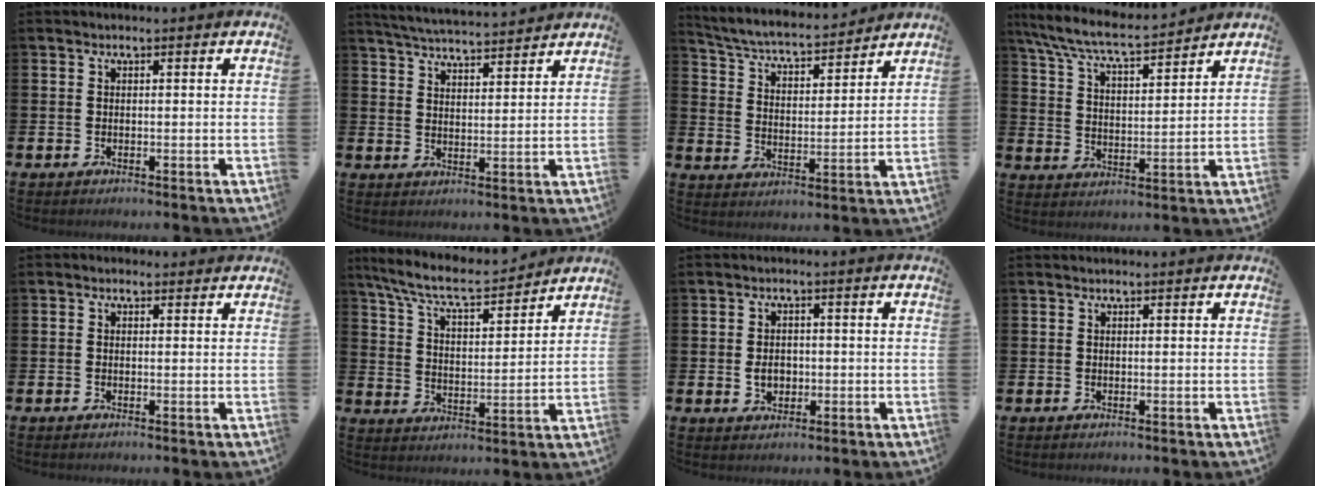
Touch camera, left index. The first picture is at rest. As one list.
[{"total": 5.0, "force": [5.0, 0.2, 0.4], "torque": [-0.028, -0.031, 0.089]}, {"total": 5.4, "force": [5.2, 0.8, 1.3], "torque": [-0.053, -0.042, 0.085]}, {"total": 7.8, "force": [7.3, 0.8, 2.7], "torque": [-0.083, -0.045, 0.129]}, {"total": 0.5, "force": [0.2, 0.4, 0.2], "torque": [-0.002, 0.005, 0.002]}, {"total": 8.1, "force": [7.4, 1.4, 2.9], "torque": [-0.090, -0.045, 0.129]}, {"total": 2.7, "force": [-0.2, 2.1, 1.7], "torque": [-0.015, -0.001, -0.012]}, {"total": 0.0}]